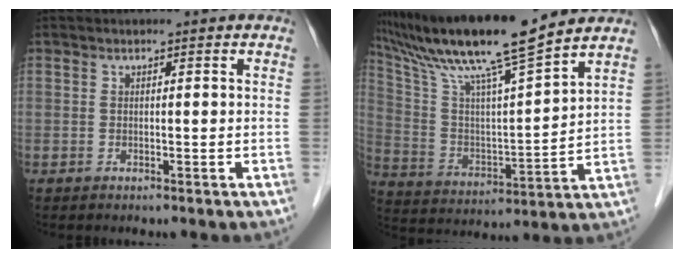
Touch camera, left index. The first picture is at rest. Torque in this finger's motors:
{"motor_torque": [0.57, -0.66, 0.78, 0.21]}